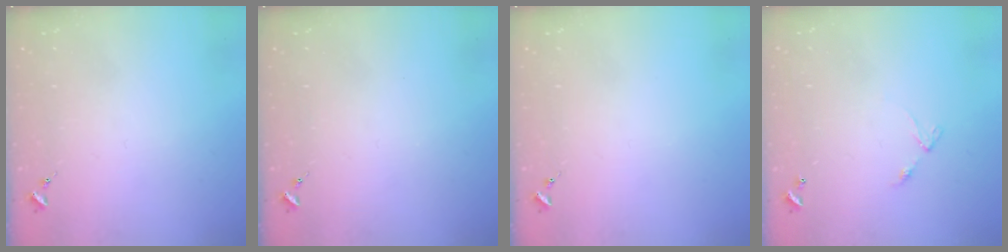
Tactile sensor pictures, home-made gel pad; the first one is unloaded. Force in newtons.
{"total": 0.0}
{"total": 0.0}
{"total": 4.7, "press": 4.7, "slide": 0.4}